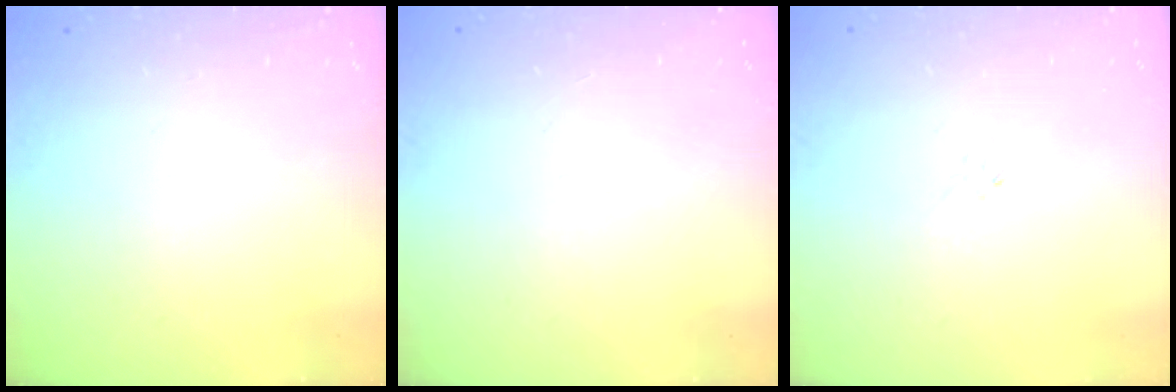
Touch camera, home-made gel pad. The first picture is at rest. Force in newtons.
{"total": 0.0}
{"total": 0.0}